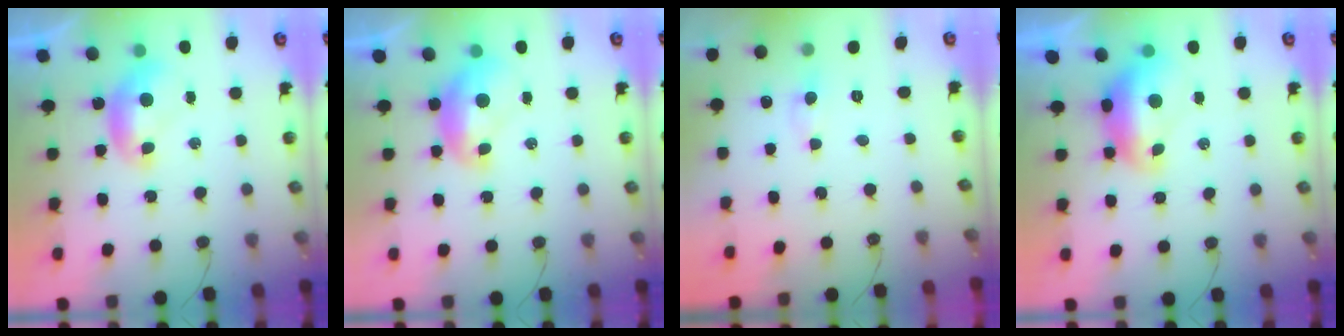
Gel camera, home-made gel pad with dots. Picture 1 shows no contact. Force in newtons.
{"total": 2.1, "press": 2.1, "slide": 0.3}
{"total": 0.7, "press": 0.5, "slide": 0.6}
{"total": 2.6, "press": 2.5, "slide": 0.7}